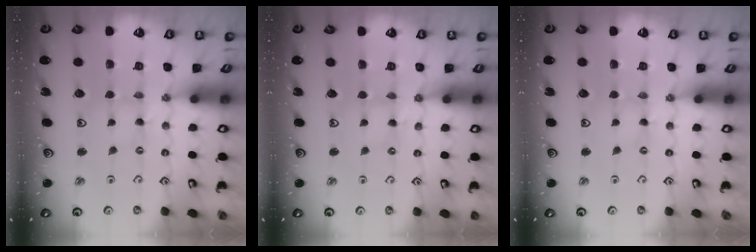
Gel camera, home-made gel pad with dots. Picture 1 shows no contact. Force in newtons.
{"total": 2.3, "press": 2.2, "slide": 0.4}
{"total": 0.0}